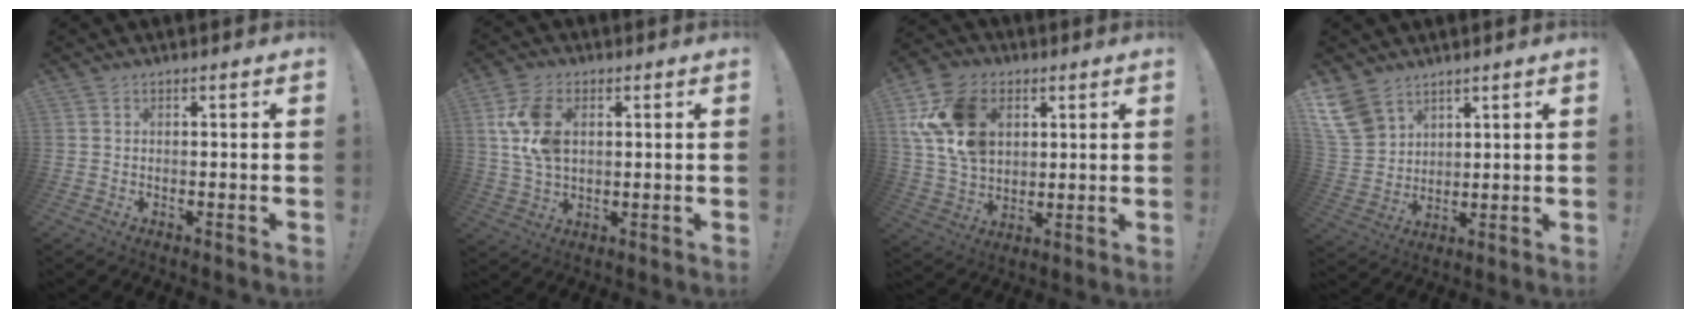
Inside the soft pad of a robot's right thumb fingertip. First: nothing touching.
{"total": 11.5, "force": [2.8, 7.3, 8.4], "torque": [-0.164, -0.003, 0.053]}
{"total": 18.0, "force": [6.1, 13.1, 10.8], "torque": [-0.207, -0.015, 0.120]}
{"total": 10.4, "force": [7.3, 6.5, 3.5], "torque": [-0.067, -0.047, 0.147]}